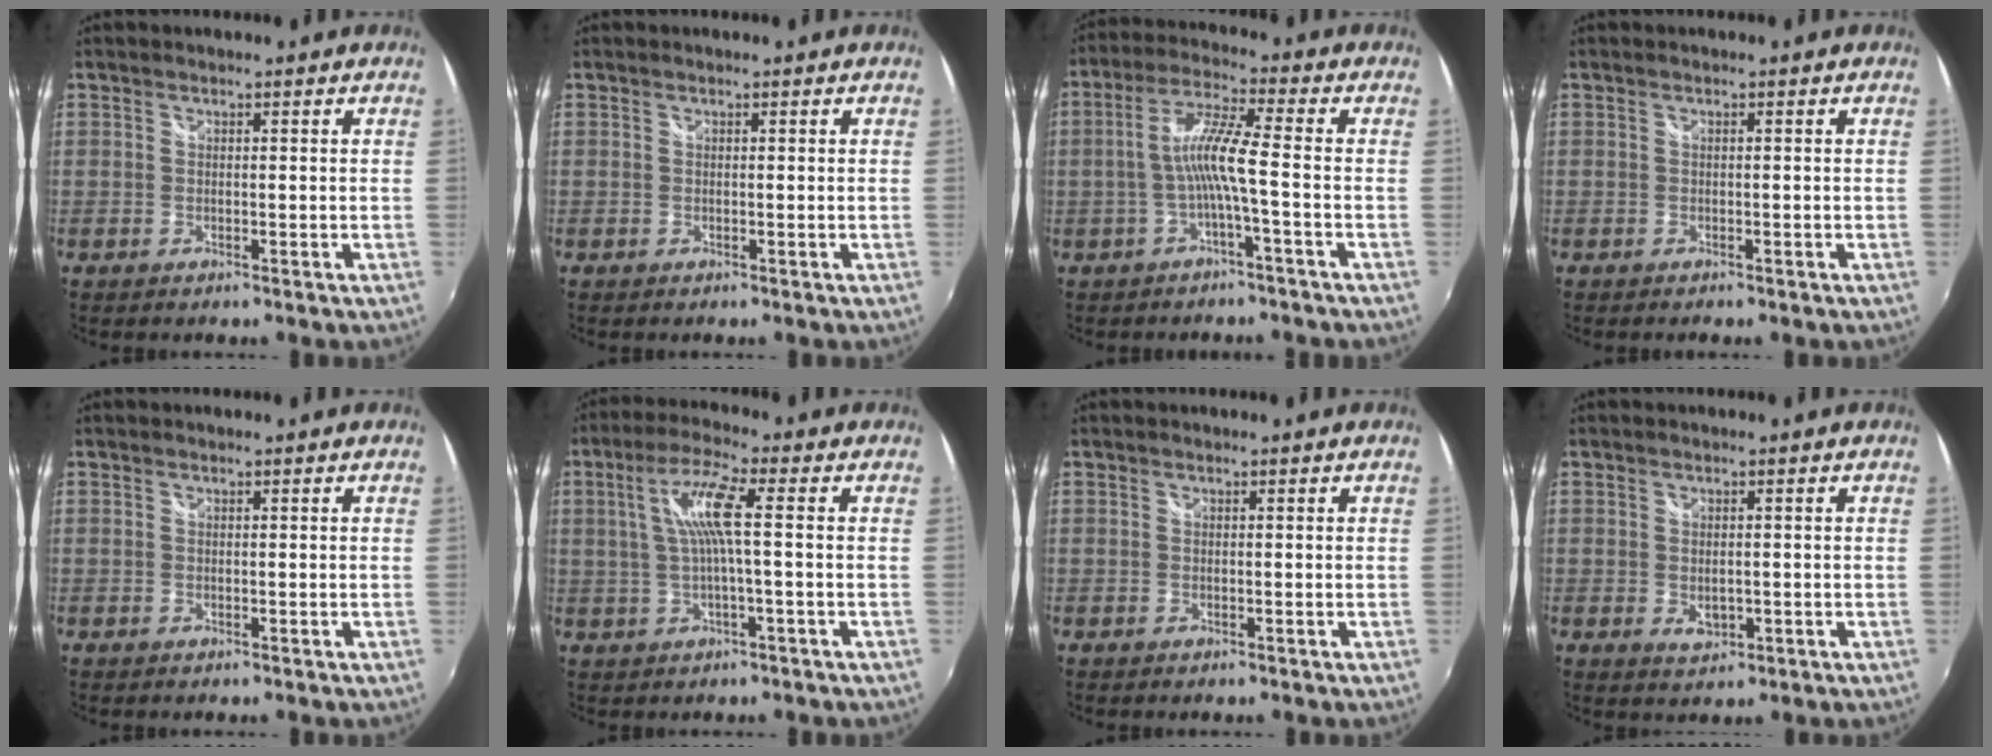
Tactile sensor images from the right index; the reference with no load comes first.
{"total": 0.0}
{"total": 7.3, "force": [-2.0, -0.4, 7.0], "torque": [-0.154, 0.009, -0.034]}
{"total": 0.9, "force": [-0.8, 0.3, 0.3], "torque": [-0.011, -0.003, -0.010]}
{"total": 0.0}
{"total": 7.4, "force": [0.7, 0.0, 7.3], "torque": [-0.144, 0.006, 0.018]}
{"total": 0.0}
{"total": 3.0, "force": [-0.5, 2.0, 2.2], "torque": [-0.038, -0.005, -0.005]}